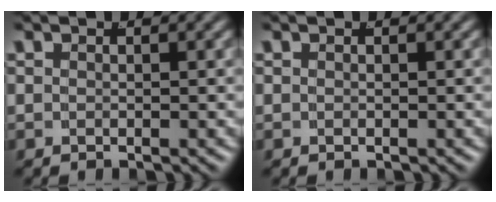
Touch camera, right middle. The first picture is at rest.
{"total": 0.0}